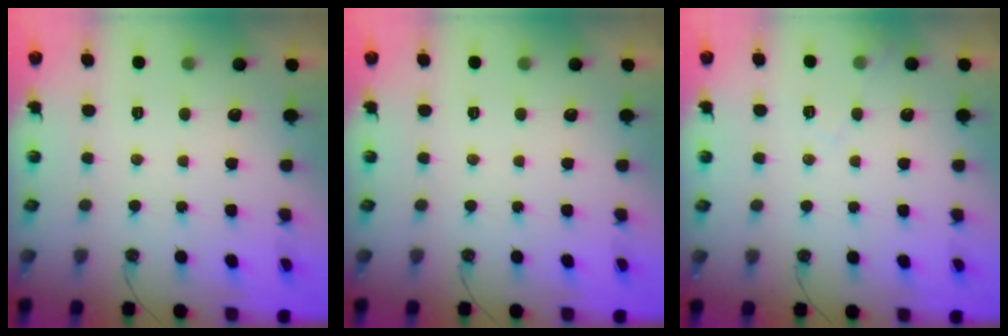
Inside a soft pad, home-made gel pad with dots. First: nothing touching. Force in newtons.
{"total": 0.0}
{"total": 6.1, "press": 6.0, "slide": 0.8}